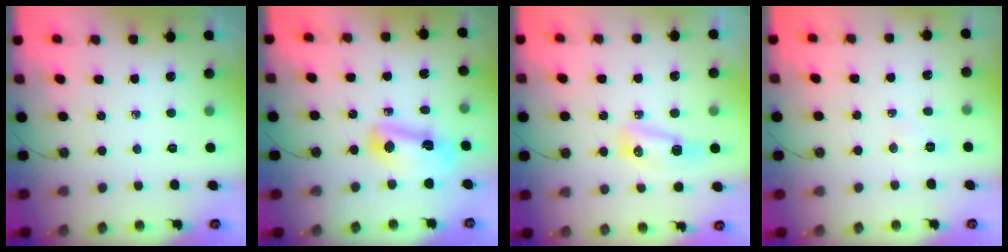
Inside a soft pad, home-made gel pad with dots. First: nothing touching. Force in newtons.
{"total": 11.4, "press": 9.9, "slide": 5.7}
{"total": 7.8, "press": 7.6, "slide": 1.6}
{"total": 4.9, "press": 4.8, "slide": 1.0}